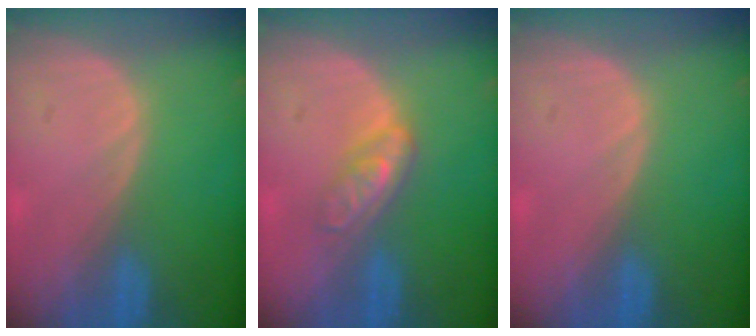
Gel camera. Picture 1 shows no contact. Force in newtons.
{"total": 4.5, "press": 3.9, "slide": 2.2}
{"total": 0.0}